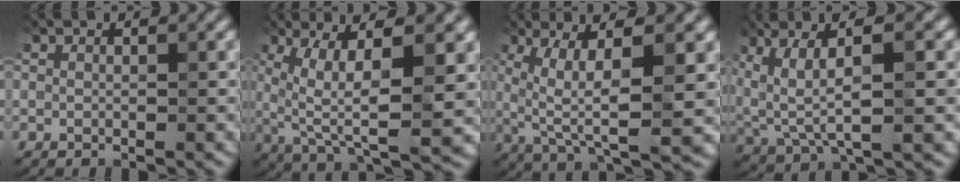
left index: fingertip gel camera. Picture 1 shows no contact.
{"total": 9.9, "force": [1.8, 2.8, 9.3], "torque": [-0.162, -0.005, 0.034]}
{"total": 8.9, "force": [1.6, 2.4, 8.4], "torque": [-0.146, -0.004, 0.030]}
{"total": 7.4, "force": [2.2, 2.5, 6.6], "torque": [-0.141, 0.002, 0.044]}